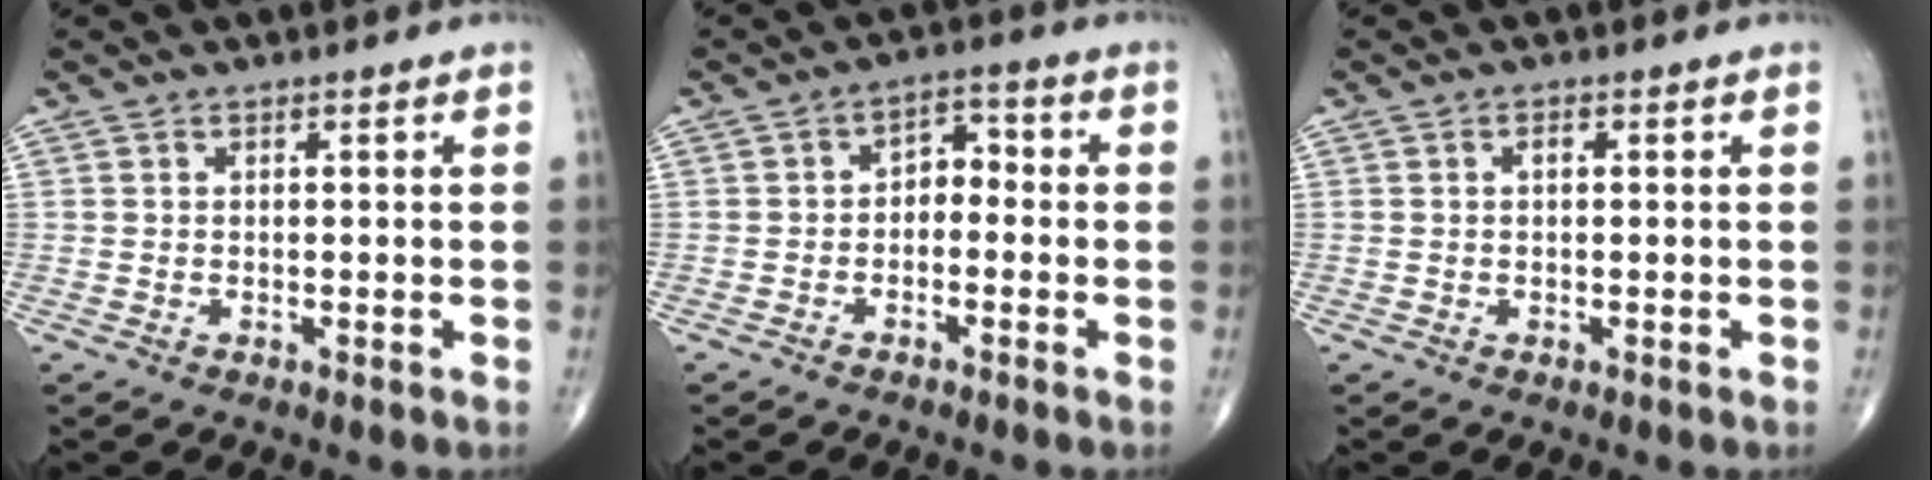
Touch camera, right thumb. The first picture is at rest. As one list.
[{"total": 4.2, "force": [-1.0, 2.9, 2.8], "torque": [-0.026, 0.028, -0.028]}, {"total": 1.0, "force": [0.1, 0.5, 0.9], "torque": [-0.015, 0.002, 0.001]}]